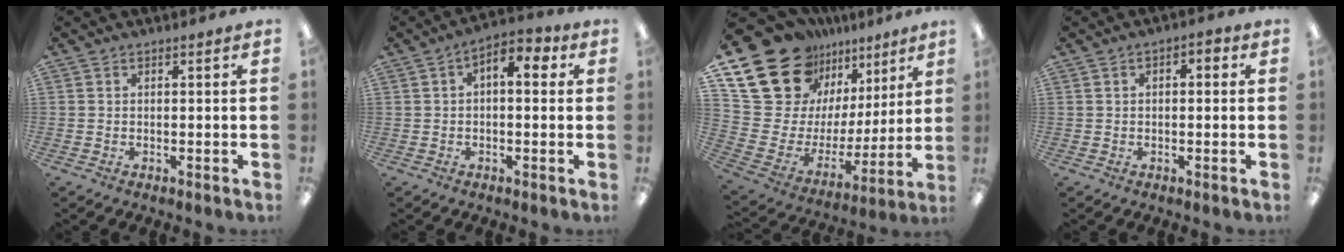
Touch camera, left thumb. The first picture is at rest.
{"total": 4.1, "force": [0.1, 2.4, 3.3], "torque": [-0.047, 0.007, -0.005]}
{"total": 21.4, "force": [14.4, 13.3, 8.6], "torque": [-0.169, -0.107, 0.278]}
{"total": 1.9, "force": [-0.3, 1.2, 1.5], "torque": [-0.027, 0.008, -0.006]}